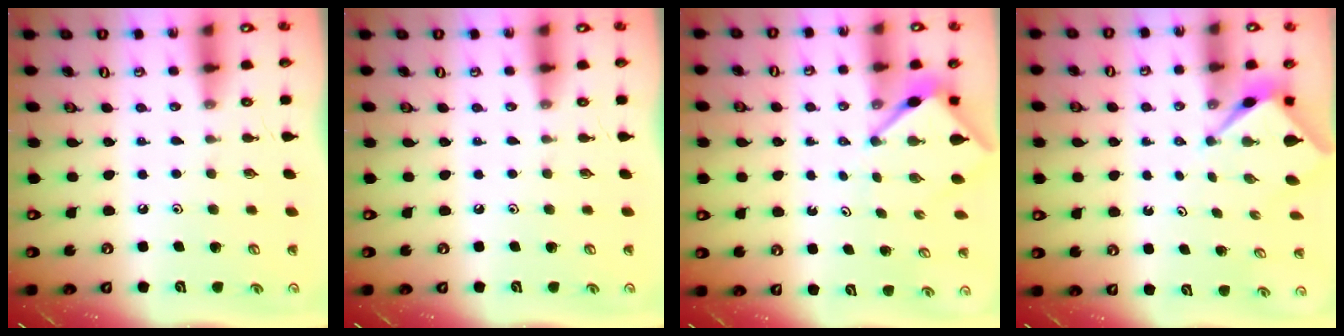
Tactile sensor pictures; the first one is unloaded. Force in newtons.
{"total": 0.0}
{"total": 4.2, "press": 4.2, "slide": 0.4}
{"total": 2.7, "press": 2.7, "slide": 0.0}